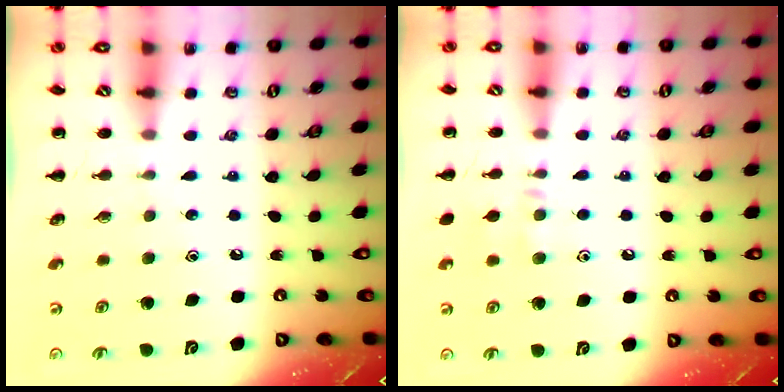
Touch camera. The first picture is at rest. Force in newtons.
{"total": 7.8, "press": 7.7, "slide": 1.2}